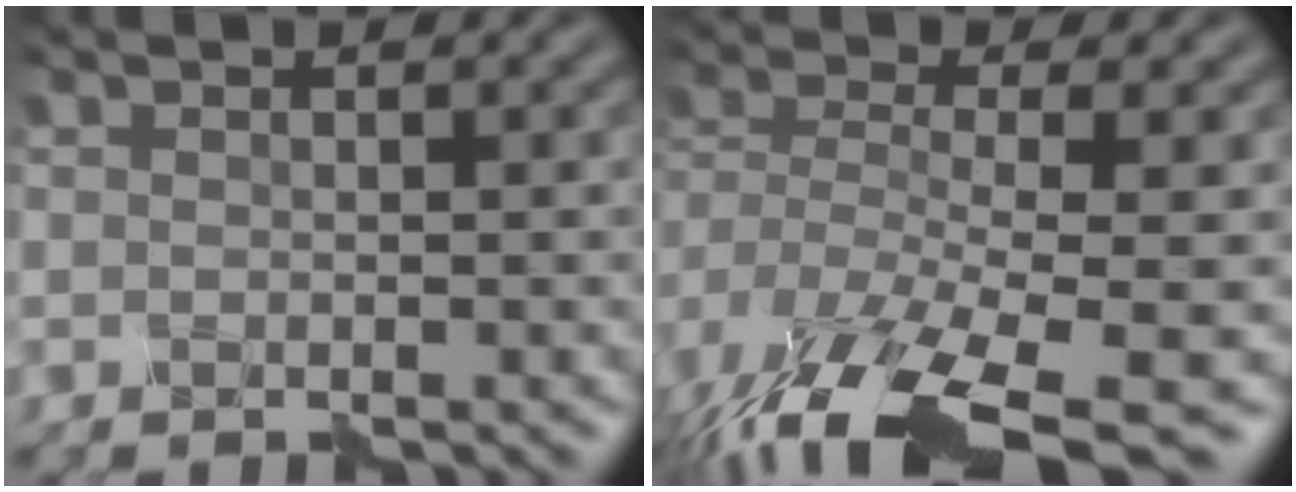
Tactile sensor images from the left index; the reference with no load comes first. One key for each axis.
{"total": 14.5, "fx": -8.5, "fy": 5.5, "fz": 10.4, "tx": -0.244, "ty": -0.042, "tz": -0.095}